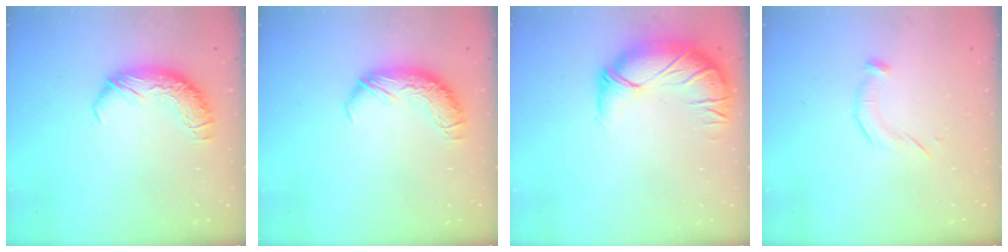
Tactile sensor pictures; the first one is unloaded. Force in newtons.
{"total": 0.0}
{"total": 2.8, "press": 0.1, "slide": 2.8}
{"total": 5.4, "press": 5.4, "slide": 0.7}